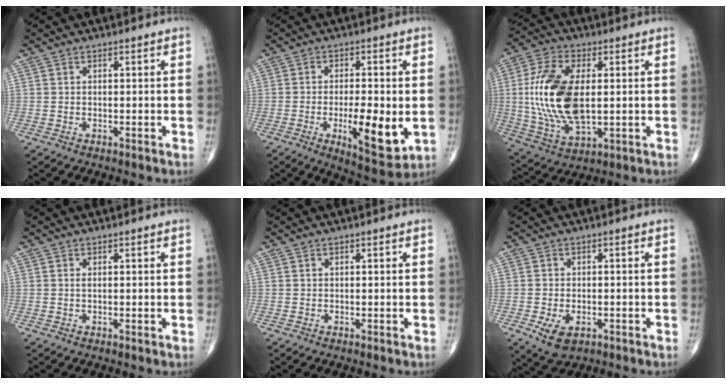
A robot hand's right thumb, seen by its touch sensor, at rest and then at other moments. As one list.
[{"total": 11.6, "force": [-2.5, 3.8, 10.7], "torque": [-0.158, -0.017, -0.032]}, {"total": 18.3, "force": [1.2, 9.3, 15.7], "torque": [-0.326, -0.008, 0.027]}, {"total": 0.6, "force": [0.1, 0.1, 0.6], "torque": [-0.017, -0.003, 0.002]}, {"total": 0.0}, {"total": 5.6, "force": [-2.1, 3.4, 3.9], "torque": [-0.069, -0.001, -0.028]}]